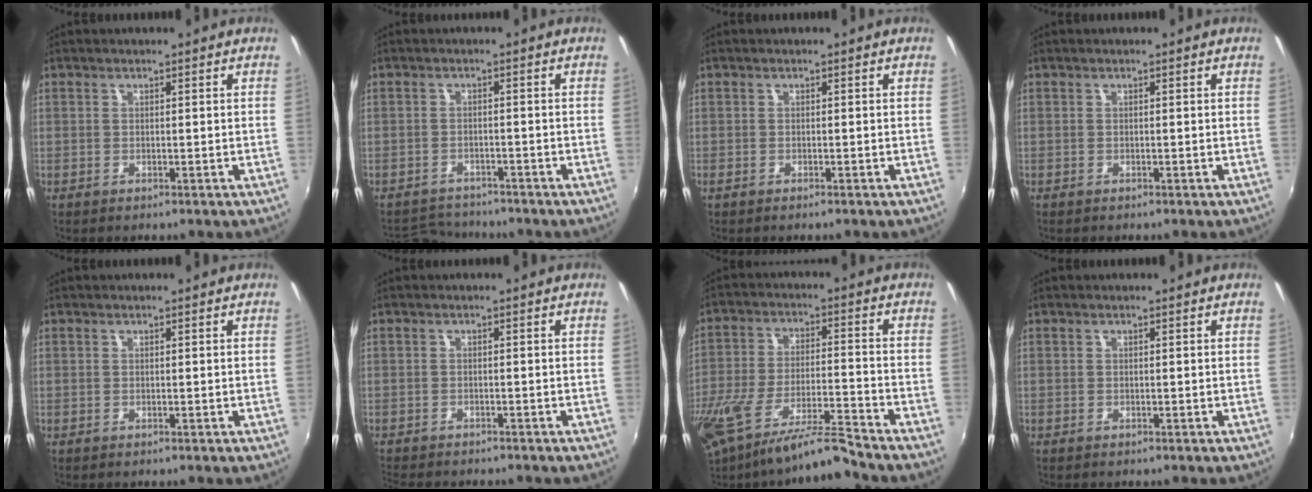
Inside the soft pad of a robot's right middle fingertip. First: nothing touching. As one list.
[{"total": 5.6, "force": [-5.4, 1.5, 0.4], "torque": [-0.025, 0.004, -0.089]}, {"total": 0.6, "force": [-0.5, 0.1, 0.3], "torque": [-0.008, -0.002, -0.011]}, {"total": 0.0}, {"total": 0.0}, {"total": 5.3, "force": [-4.9, 1.0, 1.7], "torque": [-0.048, -0.018, -0.080]}, {"total": 14.9, "force": [-12.3, 0.7, 8.4], "torque": [-0.175, -0.031, -0.219]}, {"total": 0.0}]